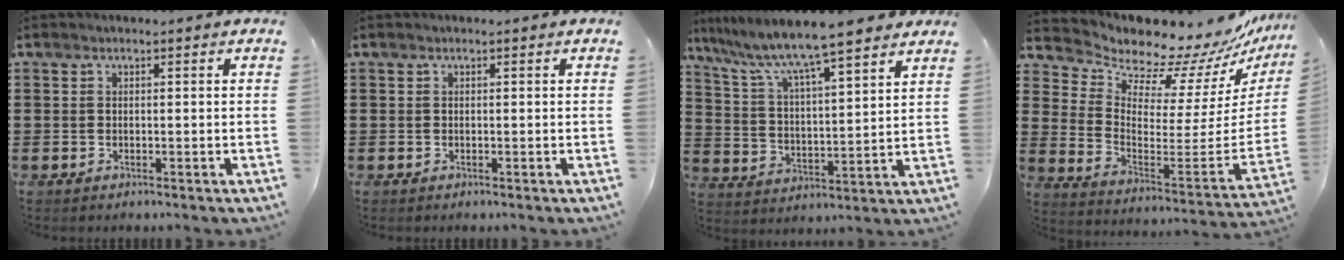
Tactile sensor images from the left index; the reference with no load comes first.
{"total": 0.0}
{"total": 8.3, "force": [7.2, 0.3, 4.0], "torque": [-0.108, -0.042, 0.118]}
{"total": 10.2, "force": [9.8, 2.3, 1.6], "torque": [-0.050, -0.102, 0.161]}